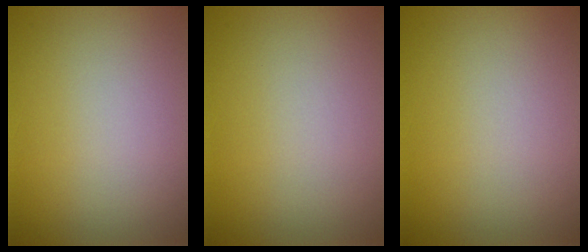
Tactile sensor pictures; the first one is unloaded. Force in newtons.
{"total": 0.0}
{"total": 0.0}